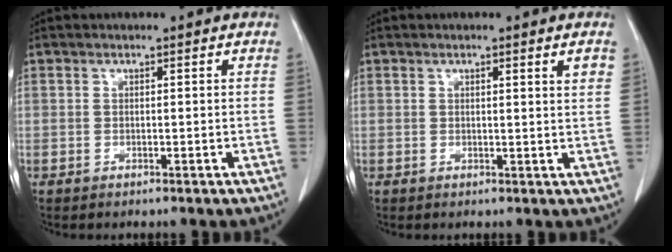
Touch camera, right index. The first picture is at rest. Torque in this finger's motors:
{"motor_torque": [0.02, 0.02, -0.02, 0.00]}